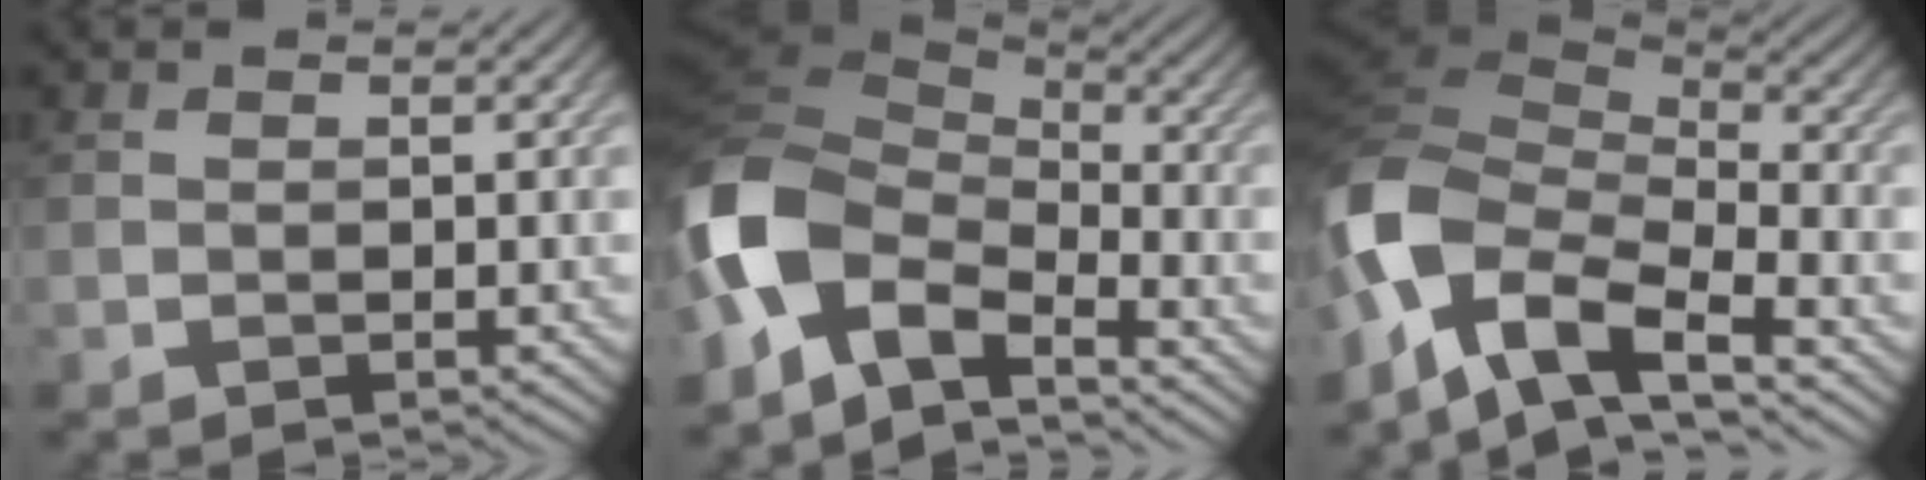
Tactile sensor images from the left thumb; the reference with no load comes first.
{"total": 12.9, "force": [-5.1, 7.8, 8.9], "torque": [-0.216, -0.001, -0.109]}
{"total": 13.0, "force": [-5.2, 6.7, 9.8], "torque": [-0.243, -0.002, -0.101]}